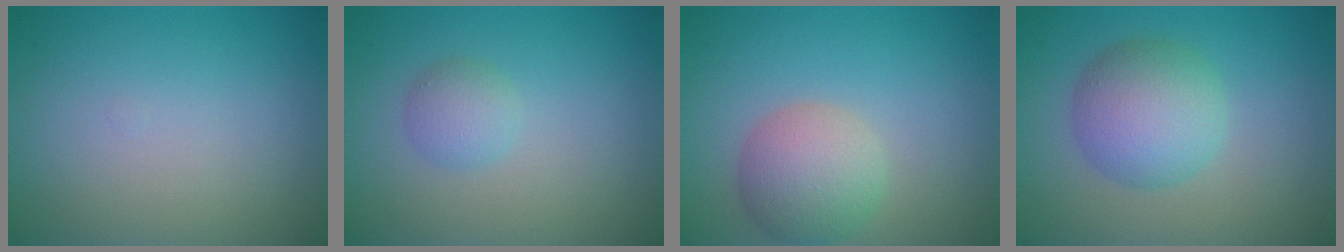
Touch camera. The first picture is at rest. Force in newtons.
{"total": 1.8, "press": 1.8, "slide": 0.1}
{"total": 4.6, "press": 4.6, "slide": 0.2}
{"total": 5.4, "press": 5.4, "slide": 0.1}